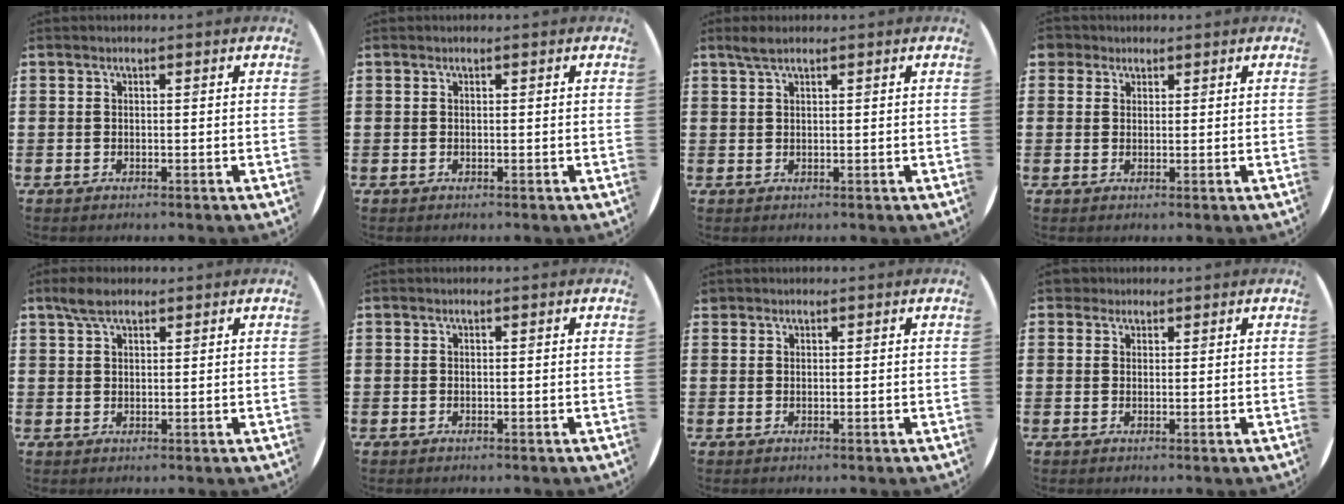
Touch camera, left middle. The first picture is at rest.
{"total": 0.0}
{"total": 1.6, "force": [1.3, 0.2, 0.9], "torque": [-0.019, 0.002, 0.023]}
{"total": 1.9, "force": [1.4, 1.3, 0.1], "torque": [0.001, 0.003, 0.026]}
{"total": 3.1, "force": [2.4, 1.3, 1.6], "torque": [-0.029, 0.004, 0.042]}
{"total": 0.0}
{"total": 0.6, "force": [0.5, 0.2, -0.1], "torque": [0.003, 0.003, 0.010]}
{"total": 1.7, "force": [1.4, 0.9, 0.2], "torque": [0.000, 0.004, 0.027]}